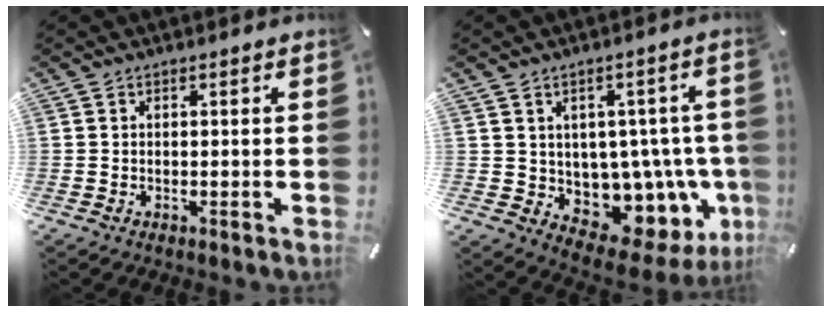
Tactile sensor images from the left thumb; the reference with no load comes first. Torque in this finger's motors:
{"motor_torque": [1.87, 2.31, 0.31, 0.08, 0.09]}